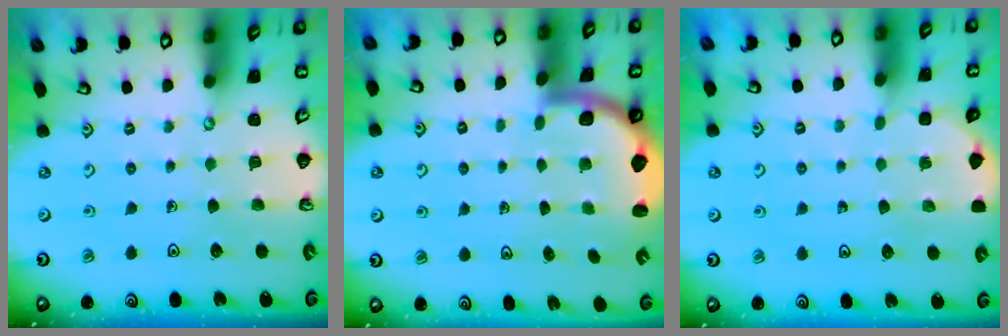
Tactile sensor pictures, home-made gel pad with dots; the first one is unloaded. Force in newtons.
{"total": 2.0, "press": 2.0, "slide": 0.3}
{"total": 2.2, "press": 2.2, "slide": 0.3}